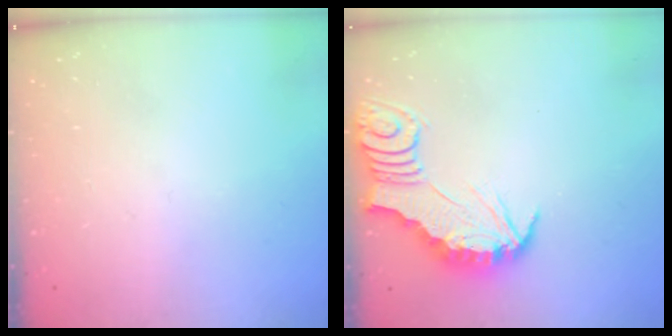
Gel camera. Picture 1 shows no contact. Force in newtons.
{"total": 2.8, "press": 2.7, "slide": 0.3}